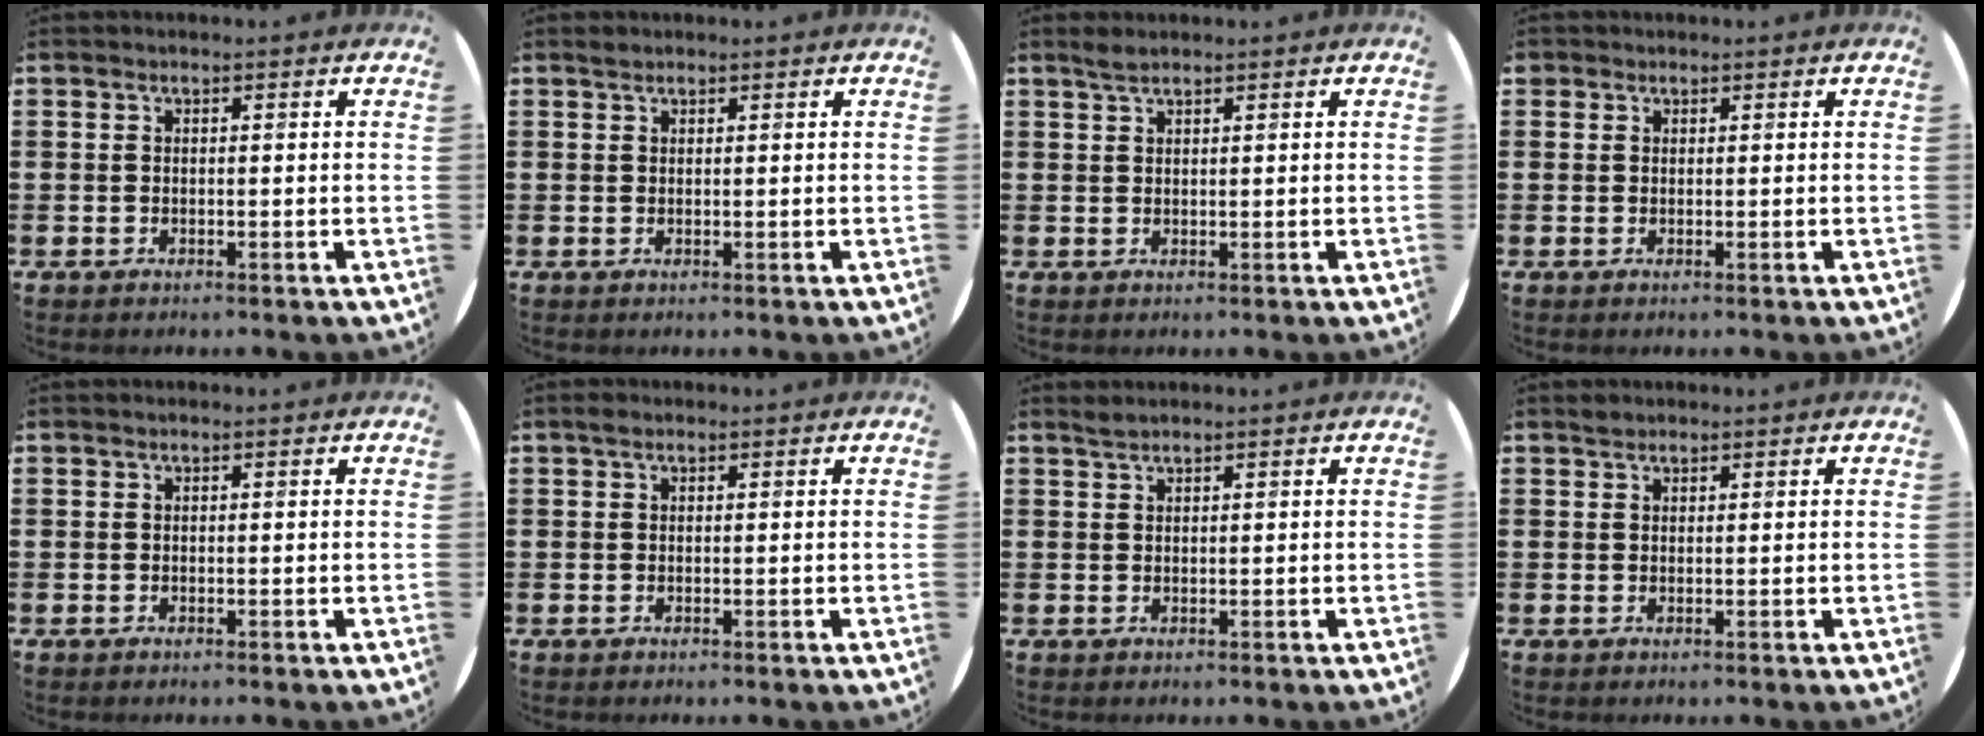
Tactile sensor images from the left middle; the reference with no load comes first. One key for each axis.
{"total": 0.5, "fx": 0.5, "fy": 0.2, "fz": 0.0, "tx": 0.000, "ty": 0.003, "tz": 0.010}
{"total": 1.3, "fx": 1.2, "fy": 0.2, "fz": 0.5, "tx": -0.012, "ty": 0.003, "tz": 0.022}
{"total": 0.6, "fx": 0.4, "fy": 0.3, "fz": -0.1, "tx": 0.003, "ty": 0.005, "tz": 0.008}
{"total": 0.0}
{"total": 0.7, "fx": 0.5, "fy": 0.4, "fz": 0.3, "tx": 0.001, "ty": 0.001, "tz": 0.006}
{"total": 0.9, "fx": 0.9, "fy": -0.1, "fz": 0.2, "tx": -0.004, "ty": 0.000, "tz": 0.017}
{"total": 0.8, "fx": 0.7, "fy": 0.3, "fz": 0.0, "tx": 0.007, "ty": -0.001, "tz": 0.012}